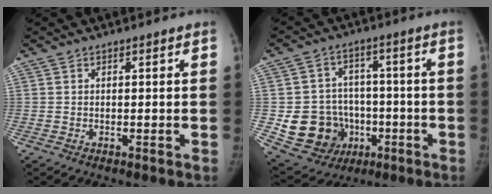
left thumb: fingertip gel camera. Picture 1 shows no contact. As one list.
[{"total": 14.3, "force": [-3.0, 12.8, 5.7], "torque": [-0.078, 0.027, -0.030]}]